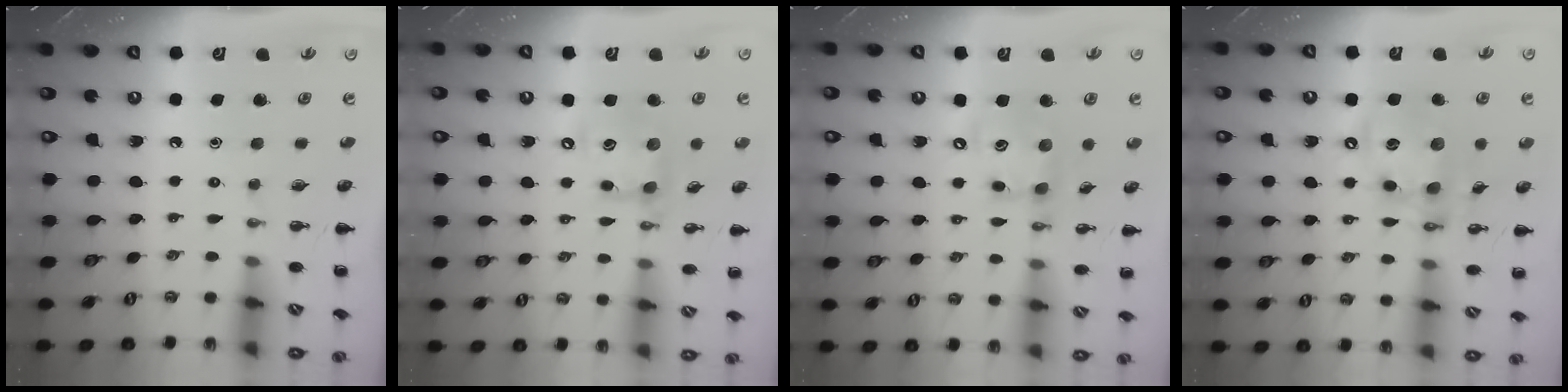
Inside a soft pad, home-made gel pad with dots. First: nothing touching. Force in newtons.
{"total": 13.4, "press": 13.2, "slide": 2.3}
{"total": 13.0, "press": 12.8, "slide": 2.2}
{"total": 13.8, "press": 13.4, "slide": 3.1}